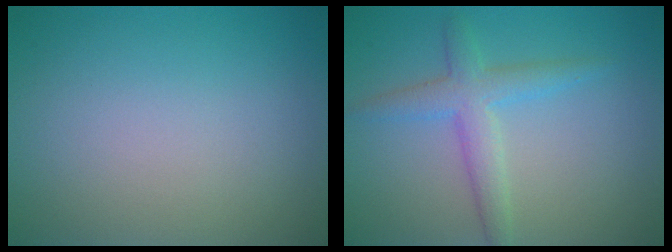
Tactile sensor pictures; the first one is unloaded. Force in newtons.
{"total": 3.2, "press": 3.2, "slide": 0.1}